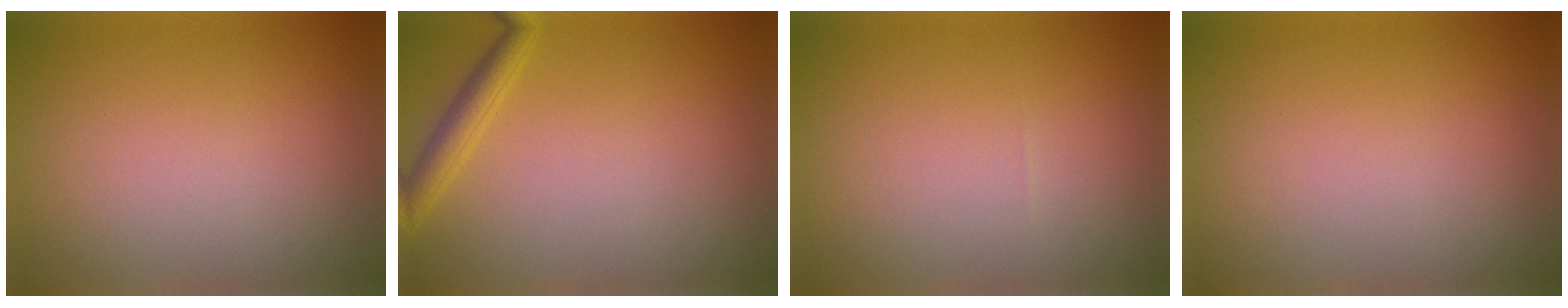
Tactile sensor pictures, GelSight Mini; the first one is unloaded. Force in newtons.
{"total": 2.1, "press": 2.1, "slide": 0.1}
{"total": 0.0}
{"total": 0.0}